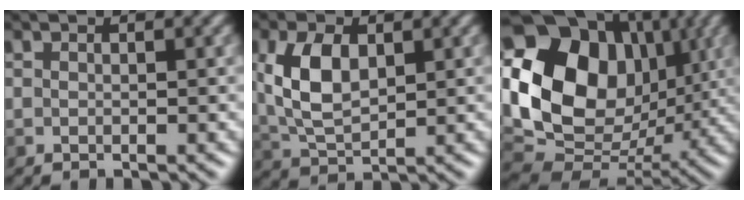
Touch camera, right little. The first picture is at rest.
{"total": 5.7, "force": [1.4, 3.3, 4.5], "torque": [-0.100, 0.004, 0.030]}
{"total": 16.4, "force": [2.9, 12.7, 10.0], "torque": [-0.185, 0.005, 0.055]}